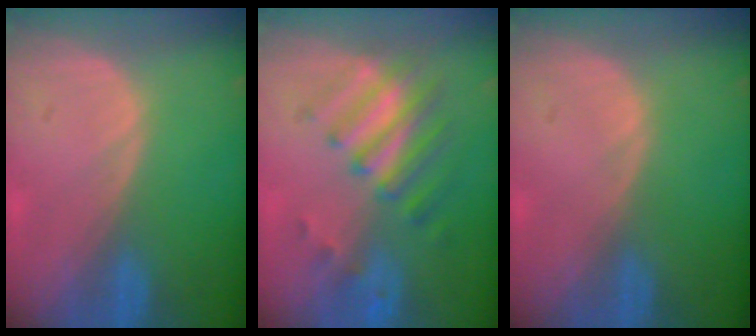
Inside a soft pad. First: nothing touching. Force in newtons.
{"total": 7.9, "press": 7.1, "slide": 3.5}
{"total": 0.0}